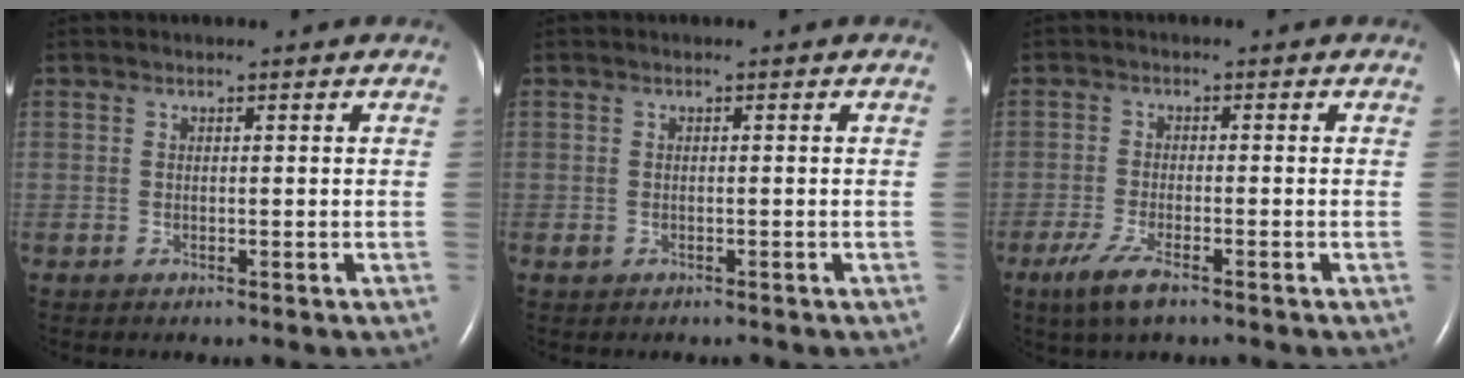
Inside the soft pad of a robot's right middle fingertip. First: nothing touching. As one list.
[{"total": 0.9, "force": [-0.6, 0.6, 0.5], "torque": [-0.014, 0.000, -0.006]}, {"total": 4.9, "force": [-3.2, 0.9, 3.6], "torque": [-0.088, -0.013, -0.058]}]